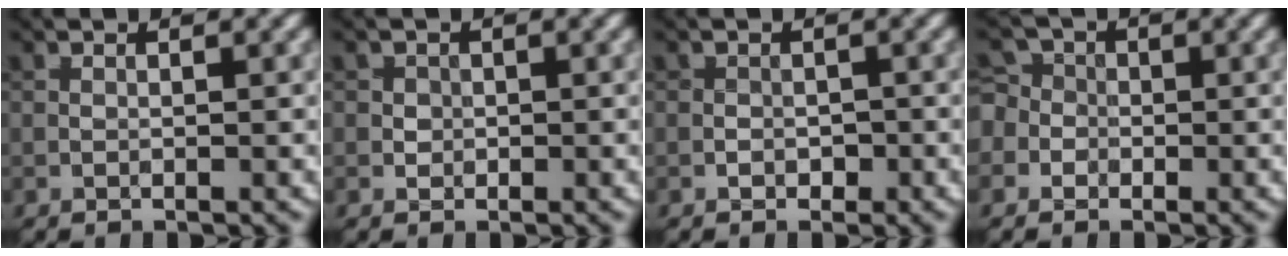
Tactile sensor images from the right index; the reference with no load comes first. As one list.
[{"total": 1.0, "force": [0.1, 0.9, 0.1], "torque": [0.007, -0.002, 0.001]}, {"total": 0.6, "force": [-0.1, 0.5, 0.2], "torque": [0.000, -0.002, -0.001]}, {"total": 5.0, "force": [-0.6, 4.6, 1.7], "torque": [-0.022, 0.021, -0.049]}]